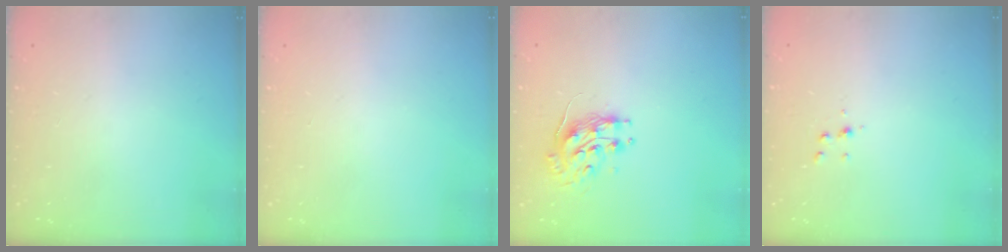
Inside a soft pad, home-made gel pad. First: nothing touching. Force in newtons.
{"total": 0.0}
{"total": 9.7, "press": 9.7, "slide": 0.8}
{"total": 4.4, "press": 4.3, "slide": 0.4}